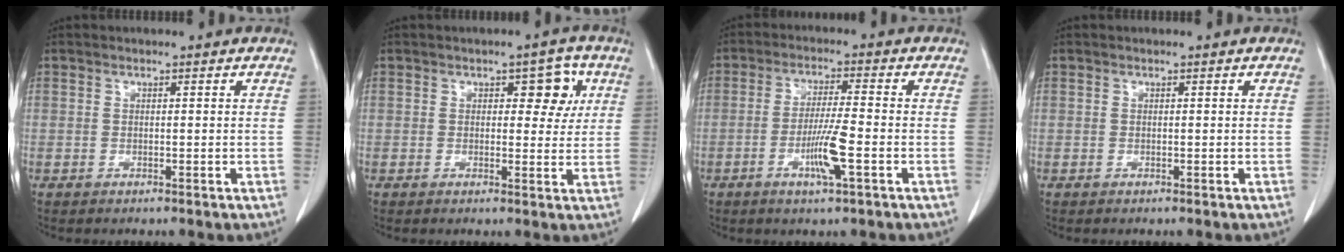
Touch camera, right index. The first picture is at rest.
{"total": 4.9, "force": [1.7, 2.6, 3.8], "torque": [-0.039, 0.012, 0.021]}
{"total": 9.7, "force": [-3.1, -0.1, 9.2], "torque": [-0.178, -0.014, -0.060]}
{"total": 0.0}